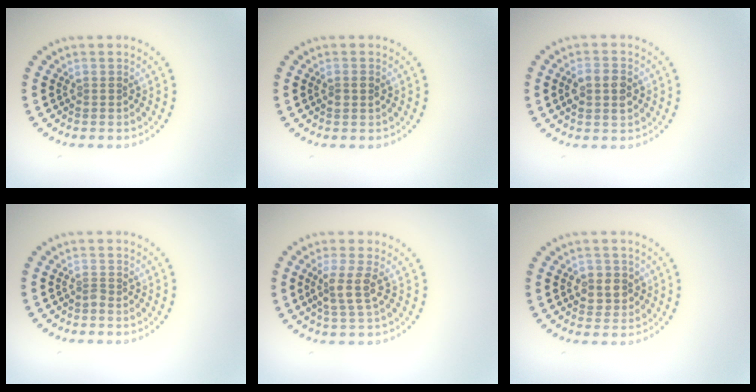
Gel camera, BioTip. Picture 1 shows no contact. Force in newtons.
{"total": 1.0, "press": 1.0, "slide": 0.2}
{"total": 2.7, "press": 2.7, "slide": 0.1}
{"total": 0.7, "press": 0.4, "slide": 0.6}
{"total": 2.5, "press": 2.1, "slide": 1.3}
{"total": 2.5, "press": 2.4, "slide": 0.7}